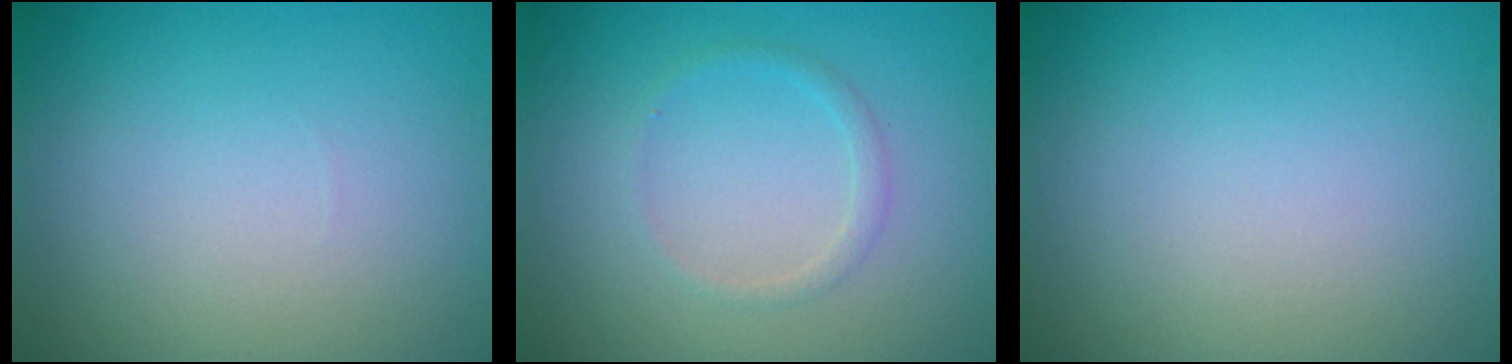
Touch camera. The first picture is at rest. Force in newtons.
{"total": 1.0, "press": 1.0, "slide": 0.1}
{"total": 0.0}